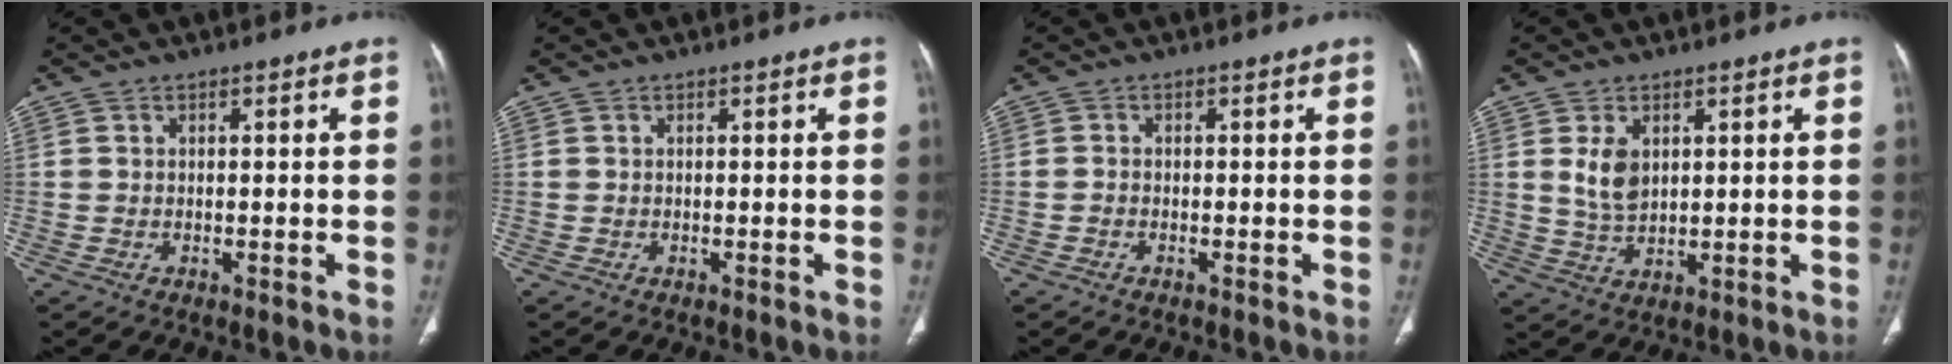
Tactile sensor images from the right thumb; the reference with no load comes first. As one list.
[{"total": 0.0}, {"total": 0.6, "force": [-0.4, 0.3, 0.3], "torque": [-0.008, 0.001, -0.011]}, {"total": 5.5, "force": [1.7, 3.4, 3.9], "torque": [-0.064, -0.012, 0.042]}]